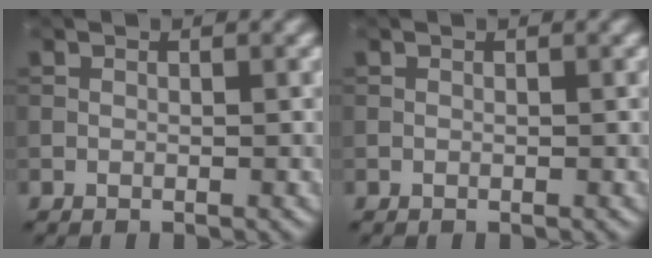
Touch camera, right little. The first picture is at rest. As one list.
[{"total": 0.0}]